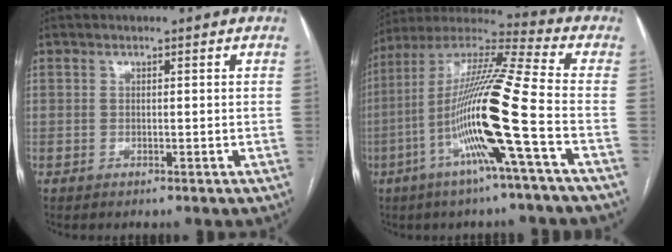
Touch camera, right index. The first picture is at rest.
{"total": 17.6, "force": [-5.3, -1.4, 16.7], "torque": [-0.324, -0.005, -0.112]}